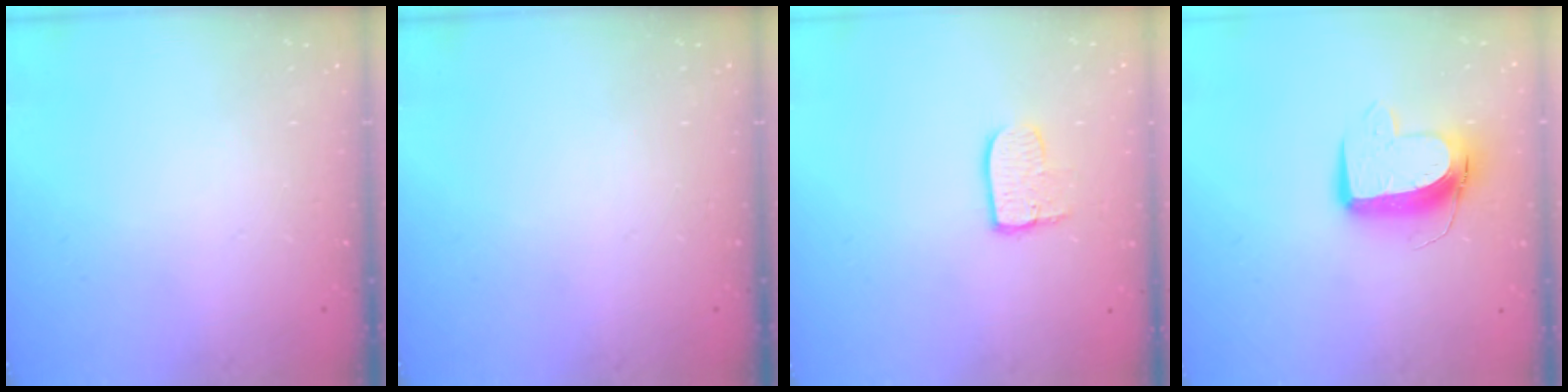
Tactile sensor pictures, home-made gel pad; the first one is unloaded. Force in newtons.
{"total": 0.0}
{"total": 6.9, "press": 6.9, "slide": 0.6}
{"total": 11.1, "press": 11.0, "slide": 1.0}